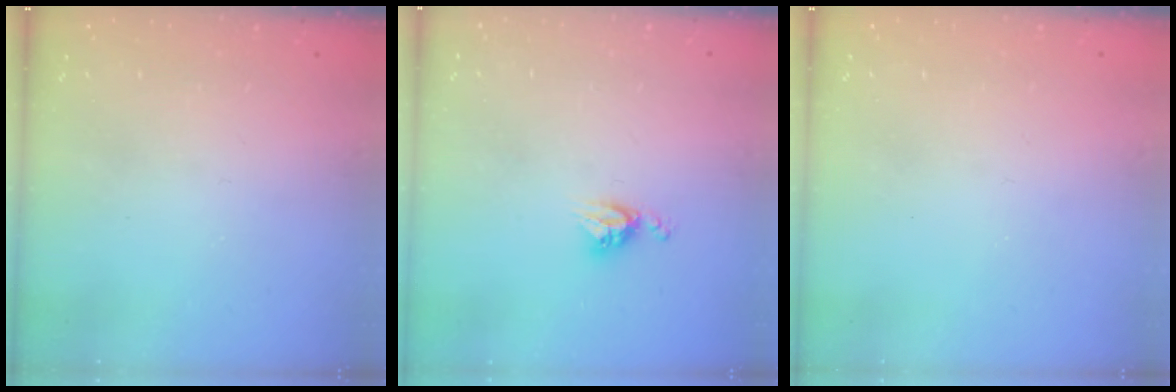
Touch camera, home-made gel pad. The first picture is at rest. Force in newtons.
{"total": 4.7, "press": 4.7, "slide": 0.5}
{"total": 0.0}